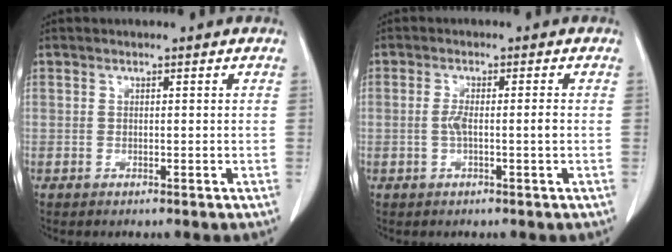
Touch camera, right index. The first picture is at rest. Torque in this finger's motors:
{"motor_torque": [0.22, -0.06, 0.04, 0.04]}